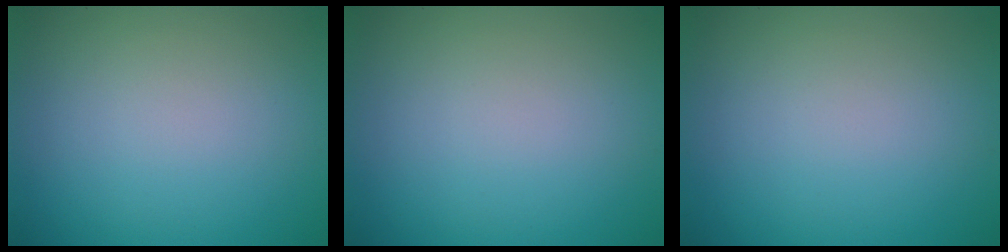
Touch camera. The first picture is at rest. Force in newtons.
{"total": 0.0}
{"total": 0.0}